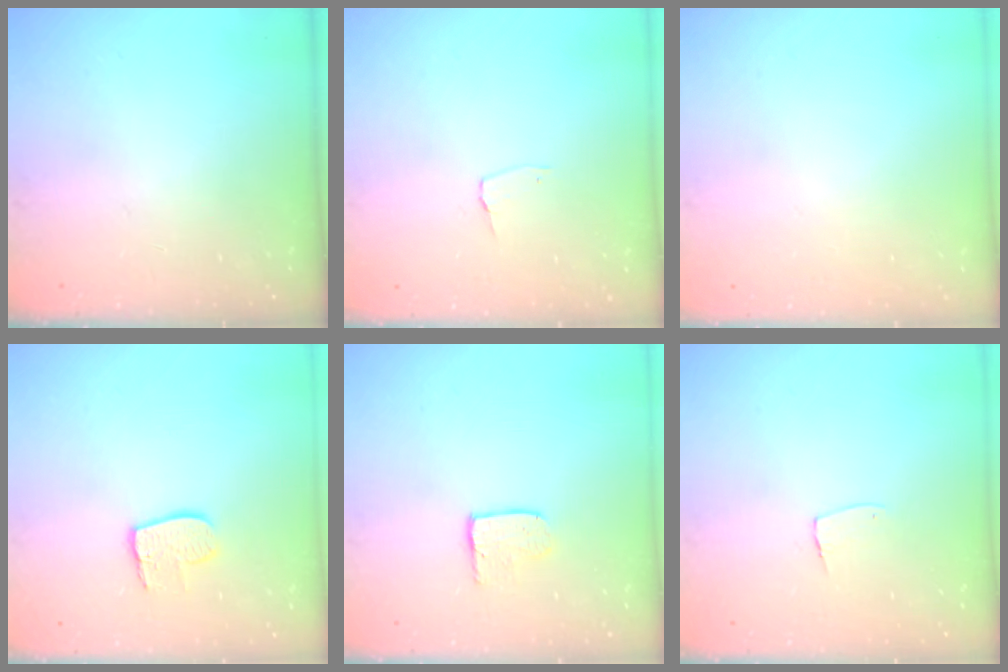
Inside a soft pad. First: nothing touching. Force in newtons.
{"total": 2.7, "press": 2.7, "slide": 0.3}
{"total": 0.0}
{"total": 8.3, "press": 8.3, "slide": 0.7}
{"total": 3.9, "press": 3.9, "slide": 0.4}
{"total": 5.4, "press": 5.4, "slide": 0.3}